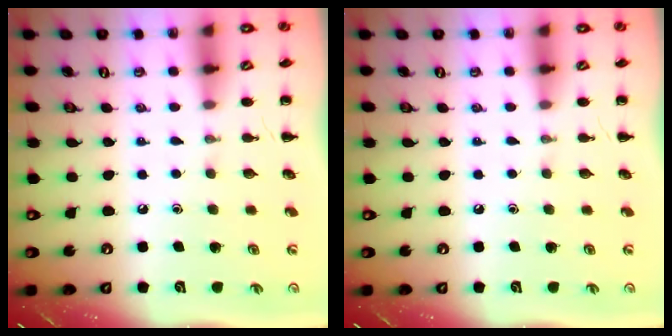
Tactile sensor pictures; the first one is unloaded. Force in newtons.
{"total": 0.0}